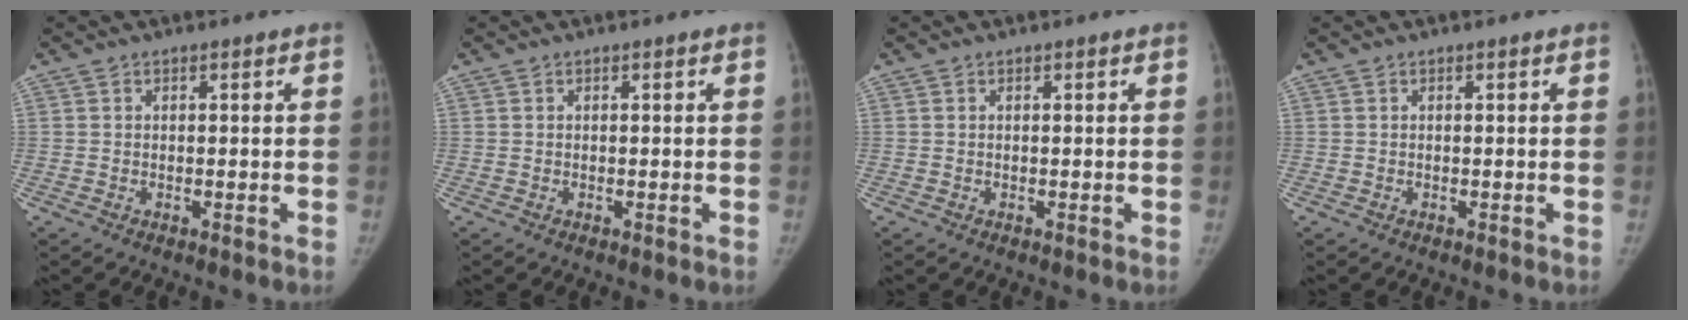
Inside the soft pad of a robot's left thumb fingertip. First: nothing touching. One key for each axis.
{"total": 0.0}
{"total": 0.0}
{"total": 0.0}